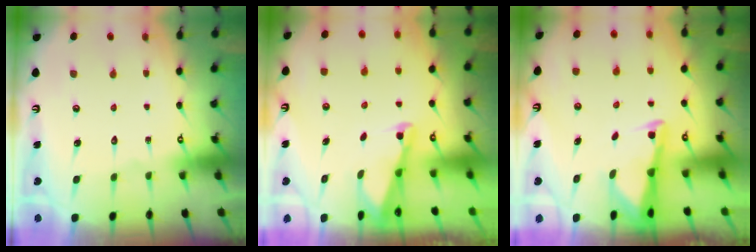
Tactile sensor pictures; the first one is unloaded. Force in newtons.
{"total": 2.1, "press": 2.0, "slide": 0.3}
{"total": 3.0, "press": 3.0, "slide": 0.3}